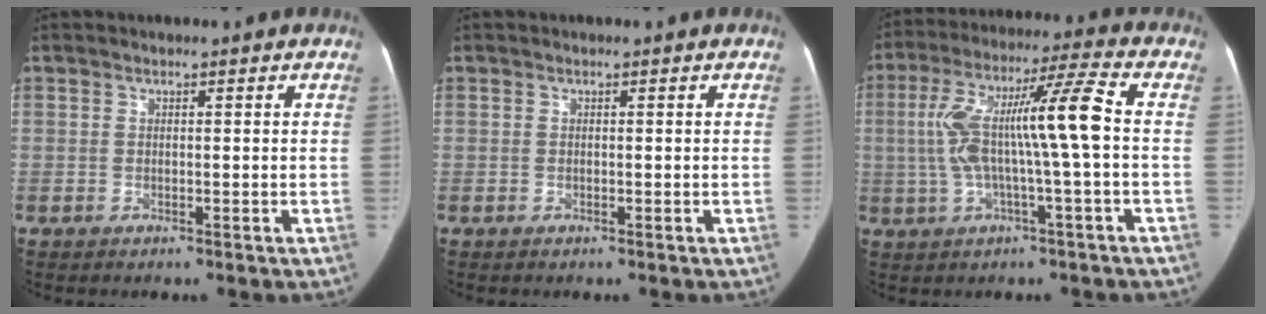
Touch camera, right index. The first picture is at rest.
{"total": 0.0}
{"total": 12.8, "force": [-0.1, 0.2, 12.8], "torque": [-0.245, 0.031, -0.004]}